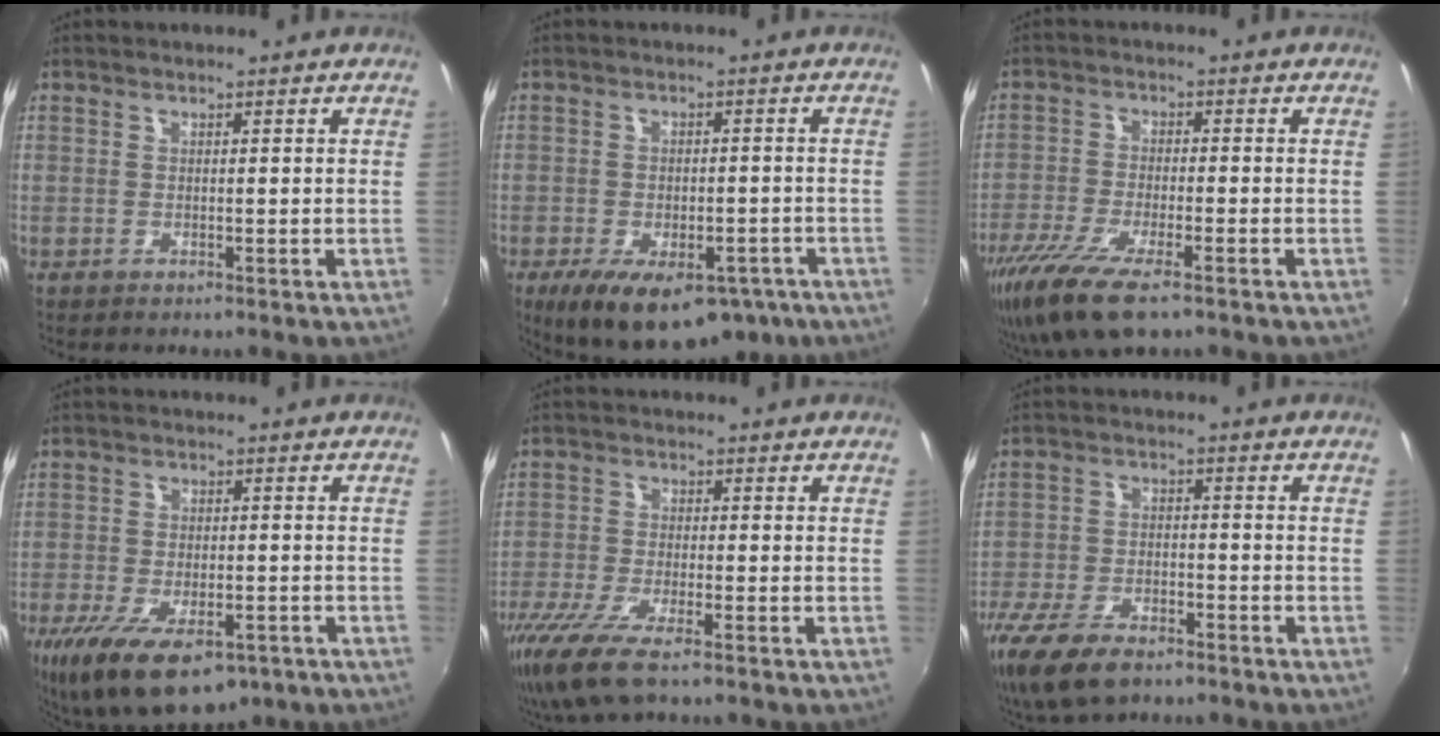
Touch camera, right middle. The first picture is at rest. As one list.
[{"total": 17.2, "force": [-10.7, 8.4, 10.5], "torque": [-0.198, -0.026, -0.147]}, {"total": 11.3, "force": [-7.5, 3.1, 7.8], "torque": [-0.177, -0.037, -0.143]}, {"total": 16.3, "force": [-9.1, 7.7, 11.1], "torque": [-0.226, -0.042, -0.136]}, {"total": 10.2, "force": [-7.1, 2.3, 7.0], "torque": [-0.165, -0.038, -0.136]}, {"total": 14.2, "force": [-9.9, 6.5, 7.9], "torque": [-0.195, -0.040, -0.183]}]